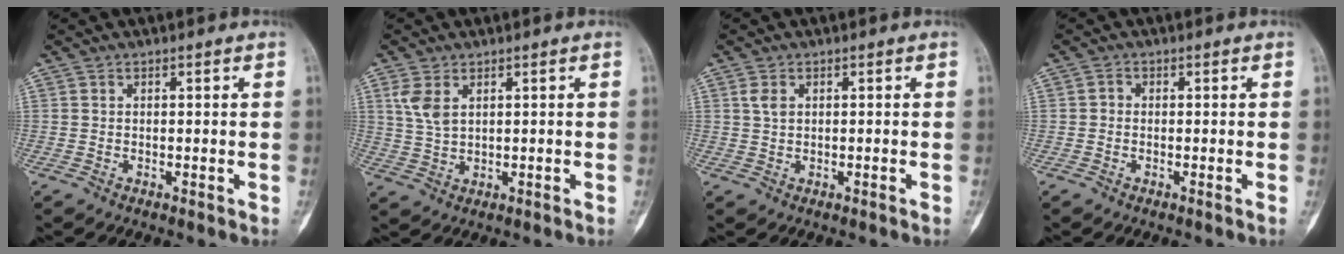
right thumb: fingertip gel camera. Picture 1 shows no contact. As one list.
[{"total": 4.4, "force": [1.8, 2.4, 3.2], "torque": [-0.069, -0.002, 0.043]}, {"total": 1.7, "force": [0.5, 1.1, 1.3], "torque": [-0.026, 0.001, 0.010]}, {"total": 0.8, "force": [-0.2, 0.6, 0.5], "torque": [-0.009, 0.000, -0.011]}]